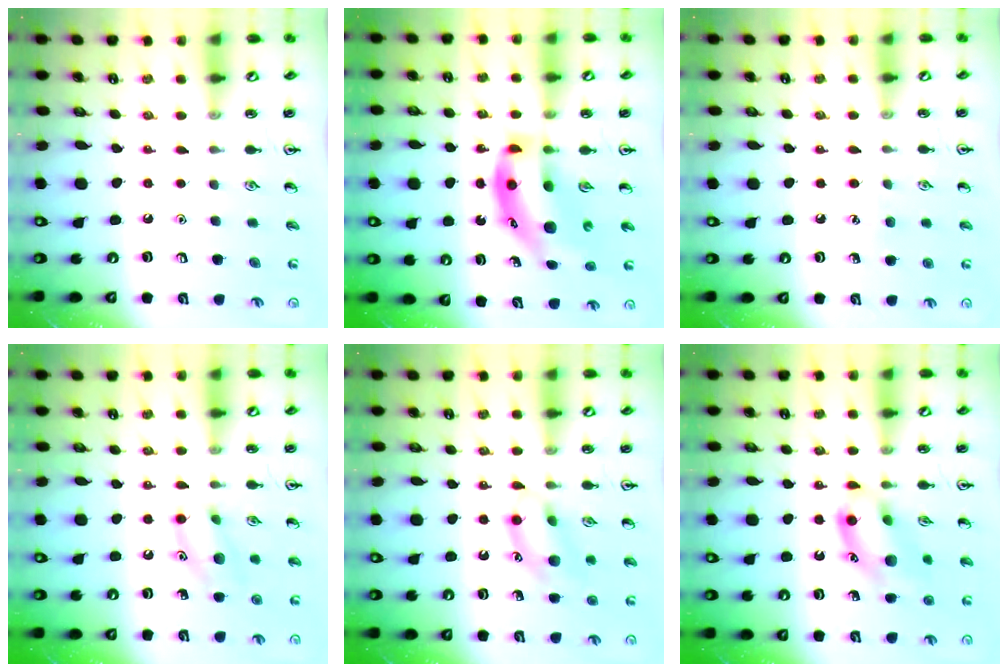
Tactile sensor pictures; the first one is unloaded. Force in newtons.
{"total": 12.9, "press": 12.5, "slide": 3.5}
{"total": 5.1, "press": 4.8, "slide": 1.6}
{"total": 10.2, "press": 10.1, "slide": 0.6}
{"total": 12.1, "press": 11.9, "slide": 2.0}
{"total": 11.8, "press": 11.7, "slide": 1.1}